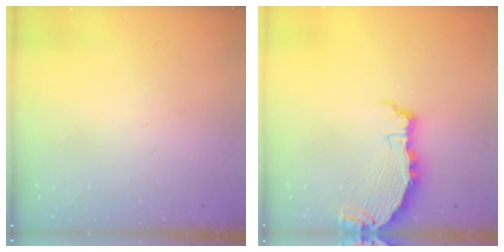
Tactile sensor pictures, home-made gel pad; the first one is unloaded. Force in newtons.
{"total": 5.3, "press": 5.3, "slide": 0.5}